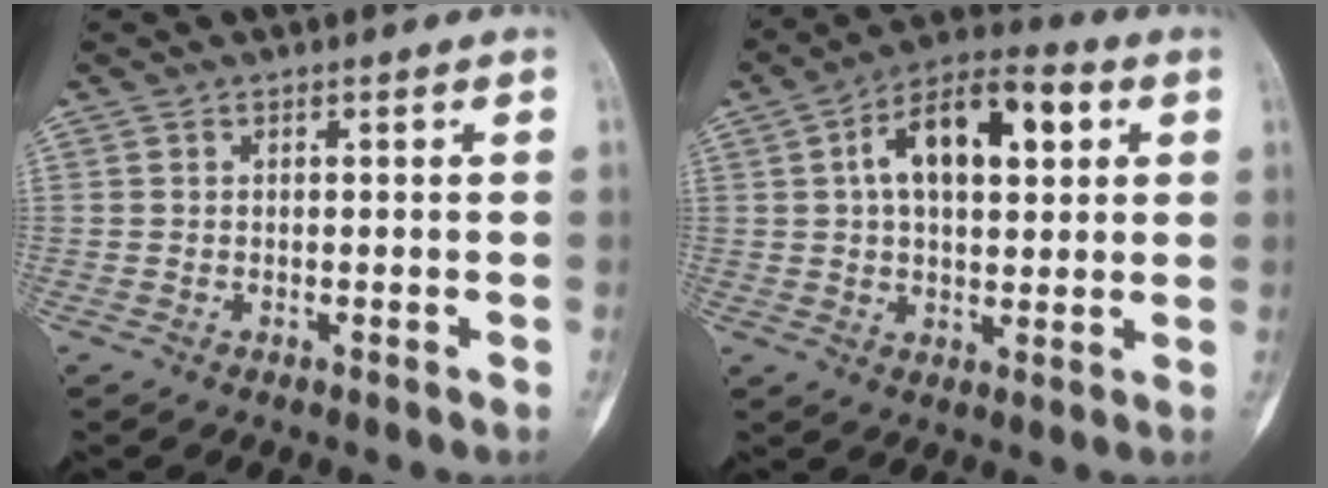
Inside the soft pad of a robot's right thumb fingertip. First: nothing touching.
{"total": 15.7, "force": [4.2, 8.1, 12.8], "torque": [-0.187, 0.021, 0.061]}